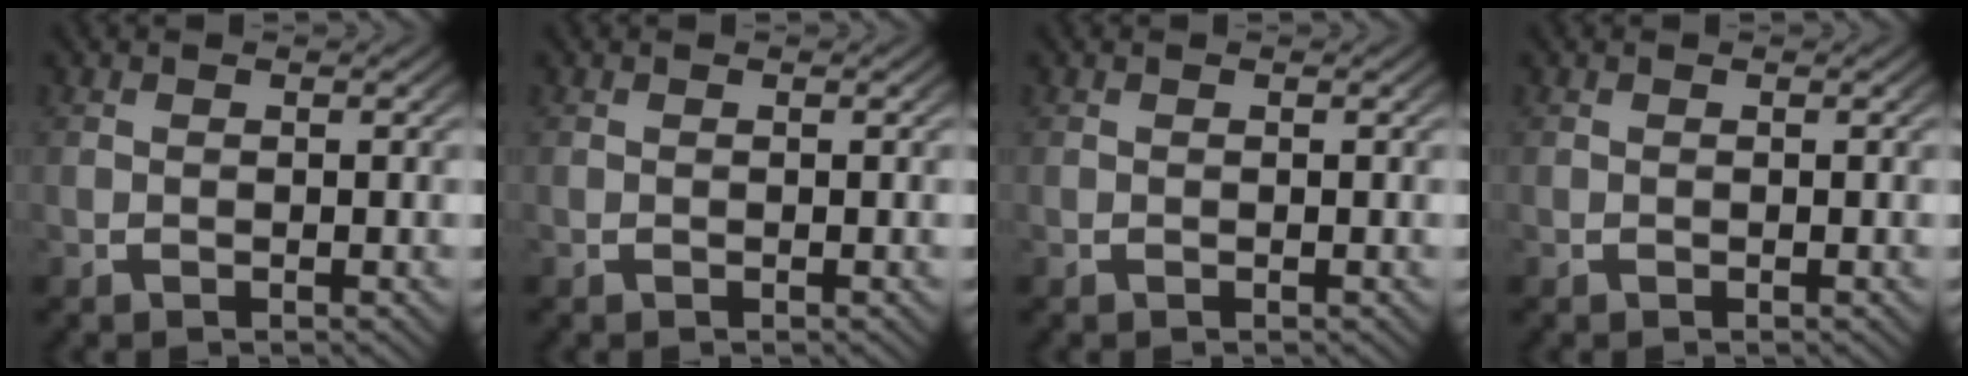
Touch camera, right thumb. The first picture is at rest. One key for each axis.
{"total": 0.0}
{"total": 0.0}
{"total": 0.0}